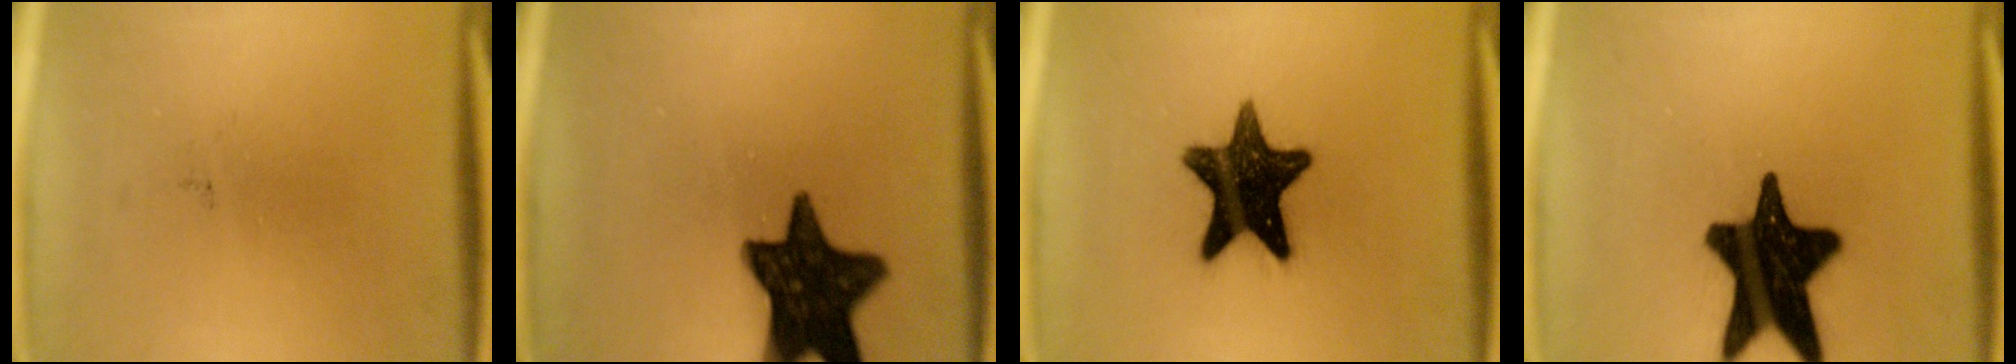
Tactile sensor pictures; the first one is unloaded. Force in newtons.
{"total": 15.1}
{"total": 15.1}
{"total": 19.6}